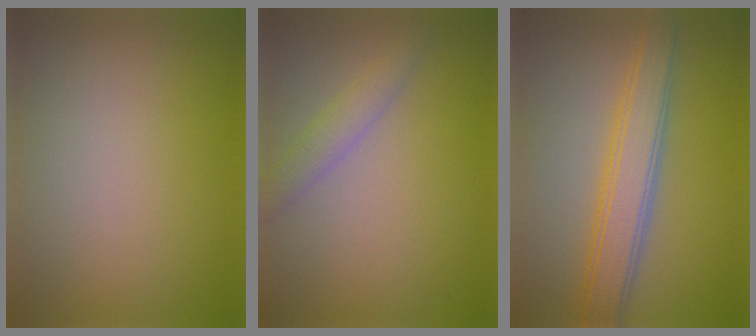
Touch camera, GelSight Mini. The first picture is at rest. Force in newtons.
{"total": 2.1, "press": 2.1, "slide": 0.1}
{"total": 4.9, "press": 4.9, "slide": 0.1}